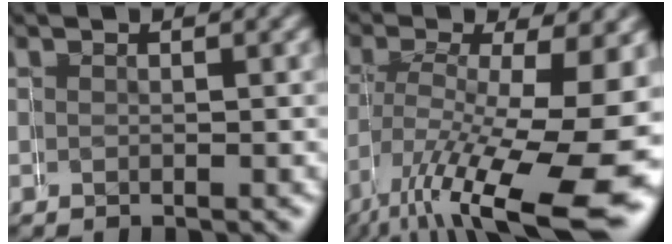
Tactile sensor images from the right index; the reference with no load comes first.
{"total": 9.7, "force": [-3.6, 2.8, 8.6], "torque": [-0.156, -0.046, -0.022]}